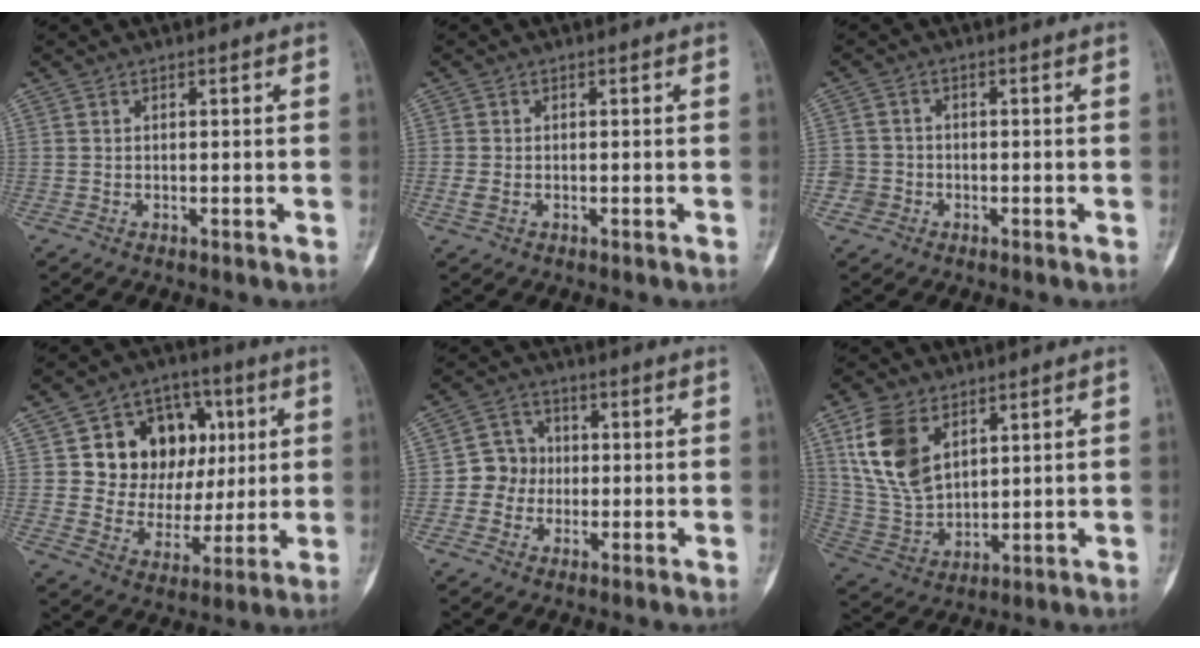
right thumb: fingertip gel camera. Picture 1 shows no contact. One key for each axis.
{"total": 1.3, "fx": -0.4, "fy": 0.8, "fz": 0.9, "tx": -0.026, "ty": -0.002, "tz": -0.012}
{"total": 3.2, "fx": -1.3, "fy": 2.9, "fz": 0.1, "tx": 0.014, "ty": 0.014, "tz": -0.029}
{"total": 16.9, "fx": 4.1, "fy": 13.4, "fz": 9.6, "tx": -0.089, "ty": 0.007, "tz": 0.079}
{"total": 6.1, "fx": -0.6, "fy": 5.8, "fz": 1.8, "tx": 0.005, "ty": 0.014, "tz": -0.023}
{"total": 13.5, "fx": 6.0, "fy": 8.2, "fz": 8.9, "tx": -0.167, "ty": -0.021, "tz": 0.132}